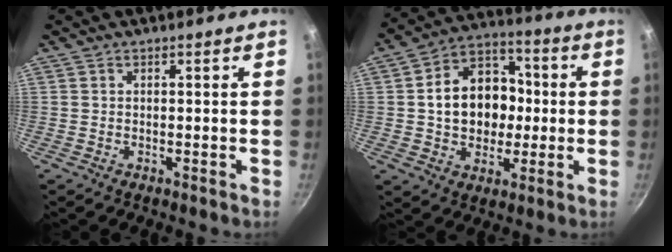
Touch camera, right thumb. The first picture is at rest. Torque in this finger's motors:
{"motor_torque": [-0.49, 1.07, 0.93, 0.58, 0.08]}